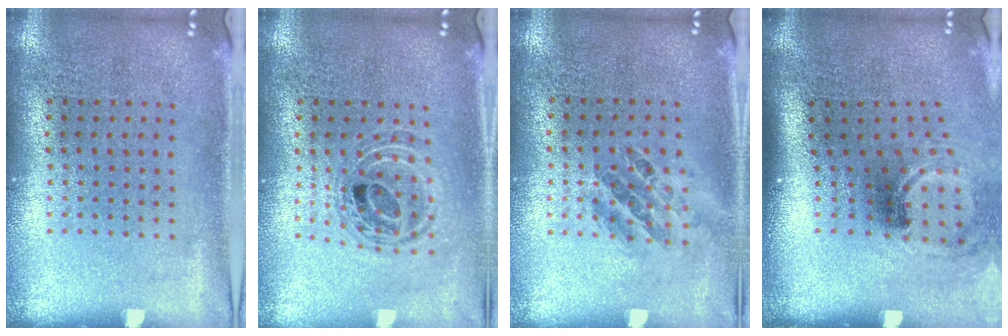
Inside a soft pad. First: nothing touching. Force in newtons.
{"total": 0.8, "press": 0.8, "slide": 0.1}
{"total": 1.1, "press": 1.0, "slide": 0.5}
{"total": 1.8, "press": 1.1, "slide": 1.4}